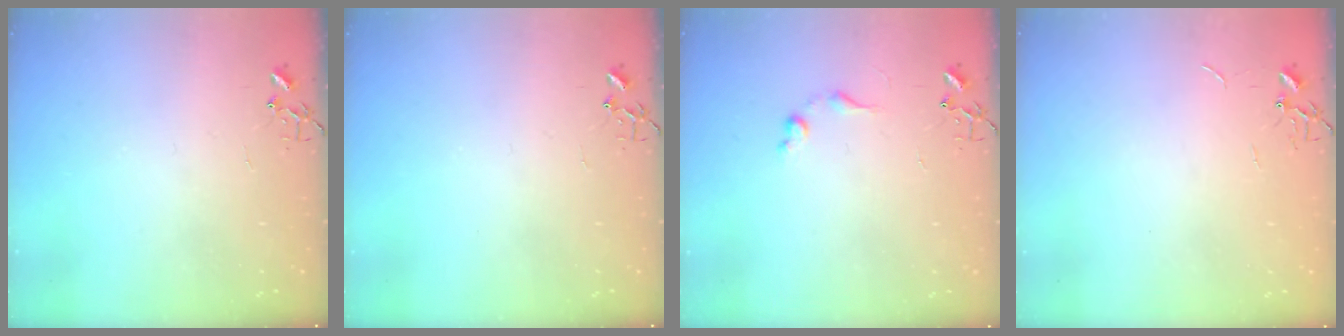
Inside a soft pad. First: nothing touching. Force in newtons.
{"total": 0.0}
{"total": 6.7, "press": 6.6, "slide": 0.9}
{"total": 0.8, "press": 0.8, "slide": 0.2}